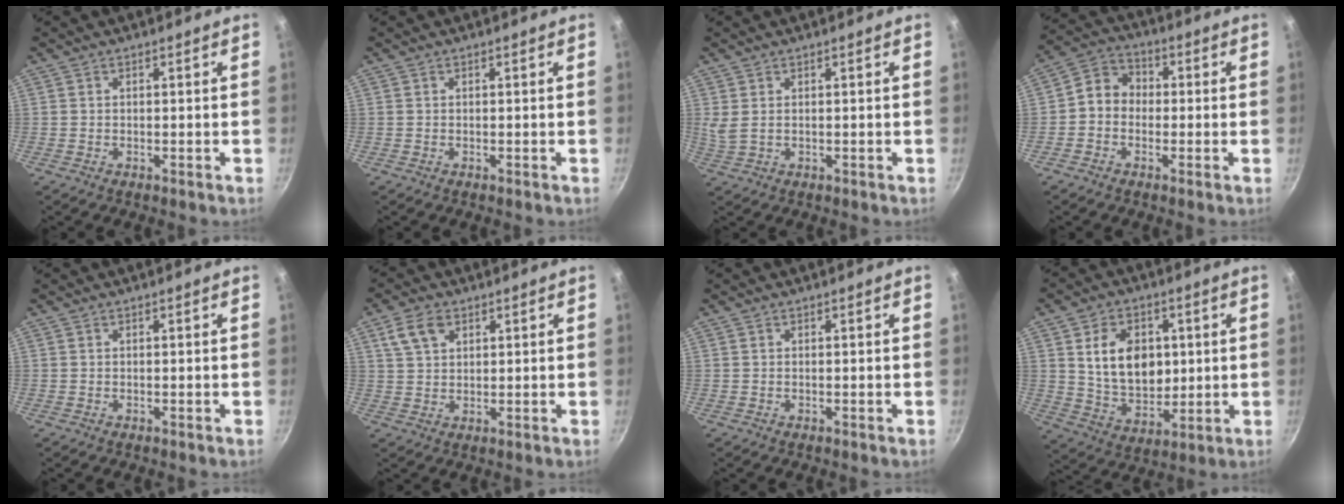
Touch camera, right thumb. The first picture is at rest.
{"total": 0.0}
{"total": 2.5, "force": [0.8, 1.3, 2.0], "torque": [-0.039, -0.002, 0.023]}
{"total": 6.7, "force": [-0.7, 5.7, 3.4], "torque": [-0.032, 0.022, -0.034]}
{"total": 0.0}
{"total": 5.8, "force": [2.8, 3.8, 3.4], "torque": [-0.053, 0.000, 0.054]}
{"total": 0.0}
{"total": 13.7, "force": [2.6, 9.9, 9.1], "torque": [-0.122, -0.016, 0.055]}